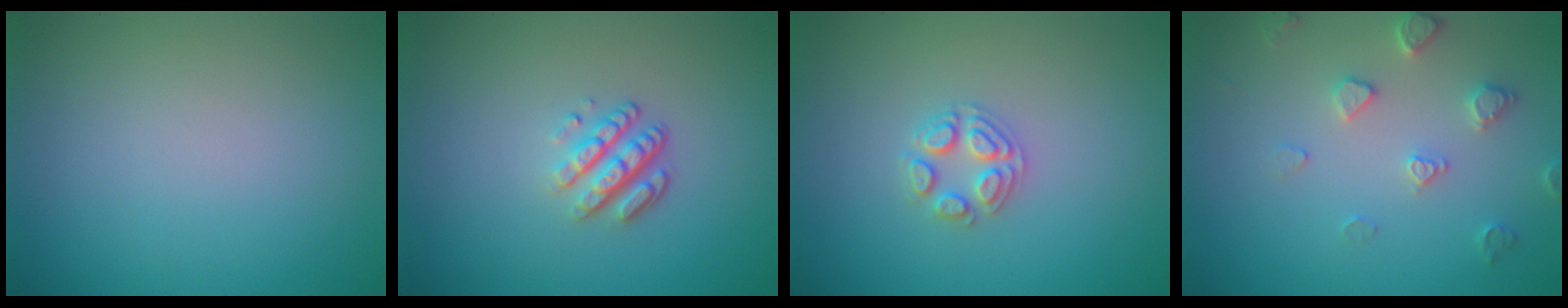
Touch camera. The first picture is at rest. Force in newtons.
{"total": 3.3, "press": 2.4, "slide": 2.3}
{"total": 2.5, "press": 2.5, "slide": 0.3}
{"total": 2.5, "press": 2.4, "slide": 0.5}